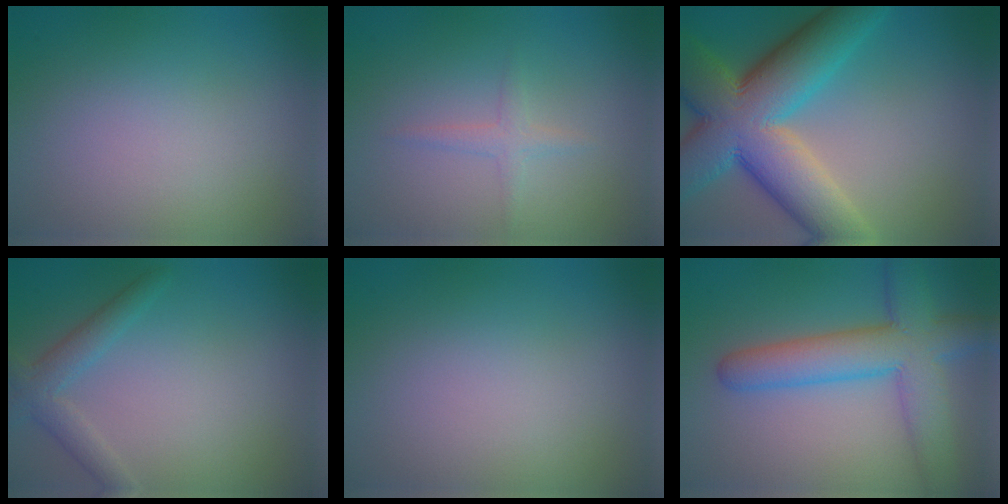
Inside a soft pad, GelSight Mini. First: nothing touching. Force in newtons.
{"total": 1.4, "press": 1.4, "slide": 0.0}
{"total": 13.7, "press": 13.7, "slide": 1.0}
{"total": 2.6, "press": 2.6, "slide": 0.1}
{"total": 0.0}
{"total": 7.7, "press": 7.7, "slide": 0.3}